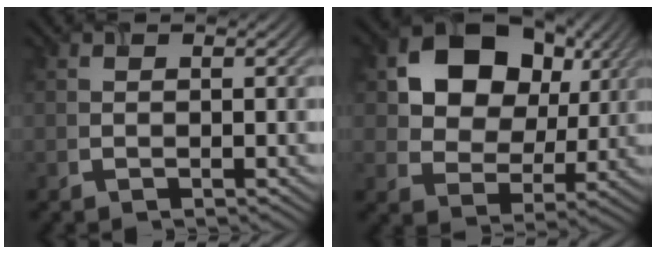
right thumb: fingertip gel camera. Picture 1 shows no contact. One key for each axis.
{"total": 13.1, "fx": 4.7, "fy": 10.1, "fz": 6.9, "tx": -0.146, "ty": 0.026, "tz": 0.085}